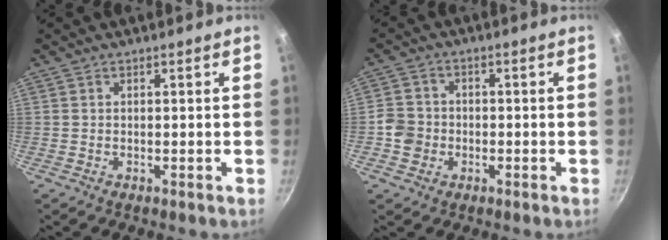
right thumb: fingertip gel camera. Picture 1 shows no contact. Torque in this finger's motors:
{"motor_torque": [0.01, 0.15, 0.16, 0.05, 0.06]}